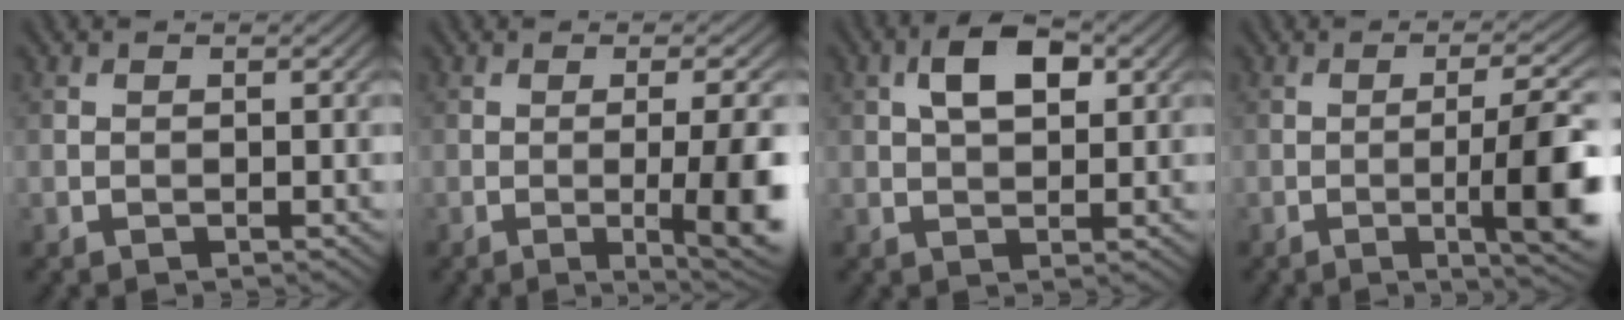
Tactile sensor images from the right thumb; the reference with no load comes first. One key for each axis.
{"total": 8.7, "fx": -1.7, "fy": 1.8, "fz": 8.3, "tx": -0.118, "ty": -0.003, "tz": -0.022}
{"total": 5.6, "fx": 1.7, "fy": 2.8, "fz": 4.5, "tx": -0.082, "ty": 0.007, "tz": 0.025}
{"total": 9.6, "fx": -2.0, "fy": 1.6, "fz": 9.3, "tx": -0.139, "ty": 0.005, "tz": -0.029}